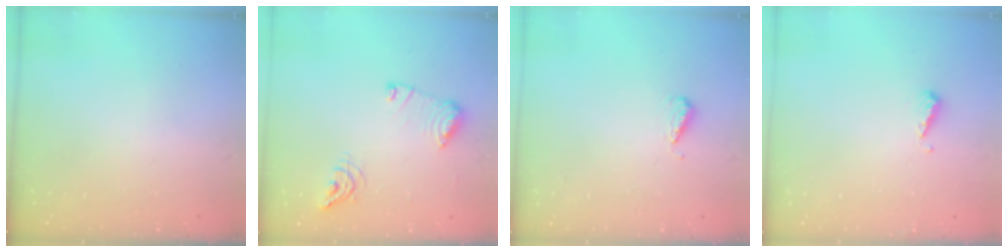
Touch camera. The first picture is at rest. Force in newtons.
{"total": 10.7, "press": 10.6, "slide": 1.1}
{"total": 4.0, "press": 3.8, "slide": 1.2}
{"total": 3.8, "press": 3.7, "slide": 0.3}